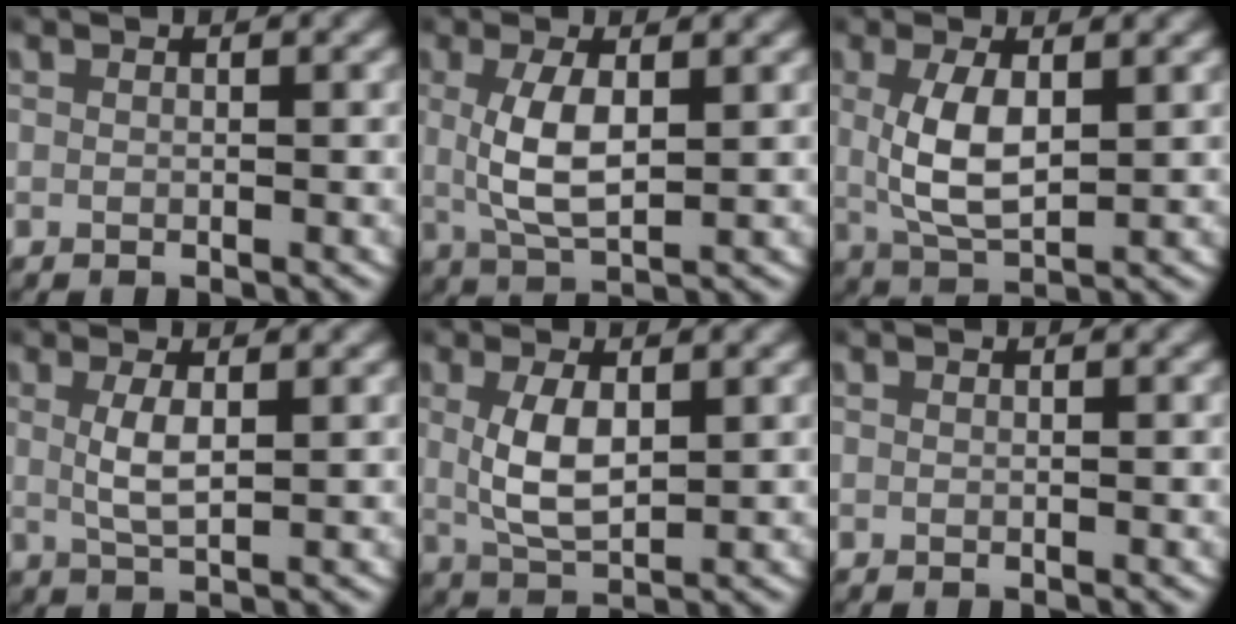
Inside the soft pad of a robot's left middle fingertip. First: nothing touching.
{"total": 4.4, "force": [0.6, 1.7, 4.0], "torque": [-0.087, -0.006, 0.019]}
{"total": 4.8, "force": [0.6, 2.3, 4.1], "torque": [-0.088, -0.006, 0.020]}
{"total": 2.6, "force": [0.6, 0.6, 2.4], "torque": [-0.057, -0.009, 0.018]}
{"total": 4.2, "force": [0.6, 2.1, 3.6], "torque": [-0.077, -0.008, 0.020]}
{"total": 0.0}